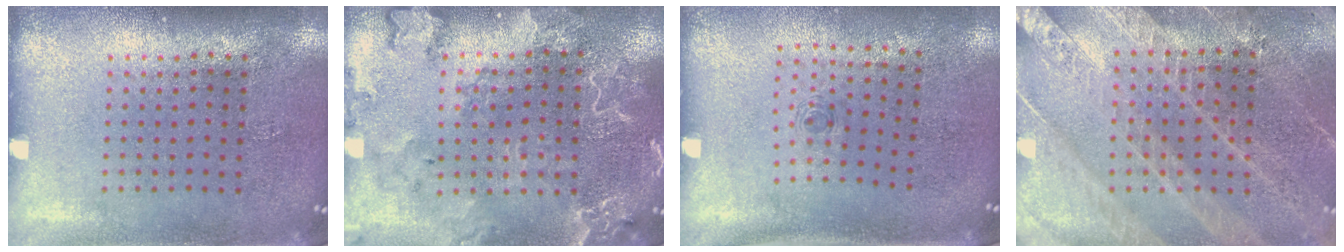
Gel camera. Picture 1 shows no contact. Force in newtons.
{"total": 2.5, "press": 2.4, "slide": 0.8}
{"total": 0.7, "press": 0.3, "slide": 0.6}
{"total": 3.0, "press": 2.9, "slide": 0.9}